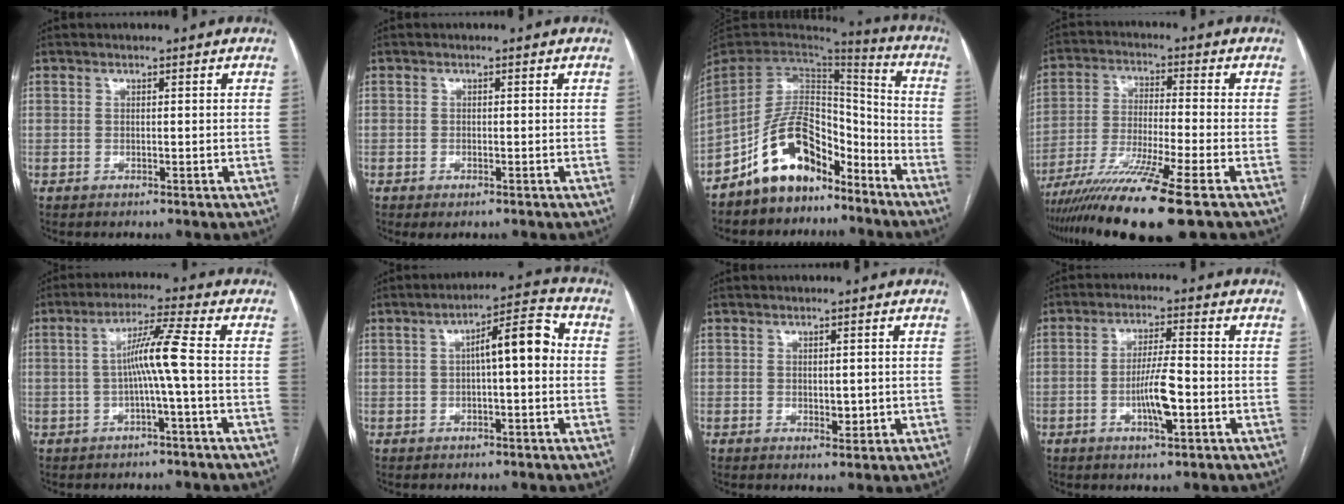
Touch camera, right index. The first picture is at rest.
{"total": 1.2, "force": [-0.7, 0.5, 0.9], "torque": [-0.010, -0.001, -0.006]}
{"total": 12.7, "force": [-8.8, 6.1, 6.8], "torque": [-0.133, 0.031, -0.164]}
{"total": 14.0, "force": [-9.6, -1.2, 10.2], "torque": [-0.198, -0.039, -0.169]}
{"total": 6.3, "force": [-0.7, -1.2, 6.2], "torque": [-0.112, 0.016, -0.011]}
{"total": 7.6, "force": [0.5, 1.6, 7.4], "torque": [-0.110, 0.030, 0.006]}
{"total": 2.1, "force": [-0.1, 1.0, 1.8], "torque": [-0.024, -0.005, 0.004]}
{"total": 6.4, "force": [-1.8, 0.6, 6.0], "torque": [-0.116, -0.001, -0.033]}